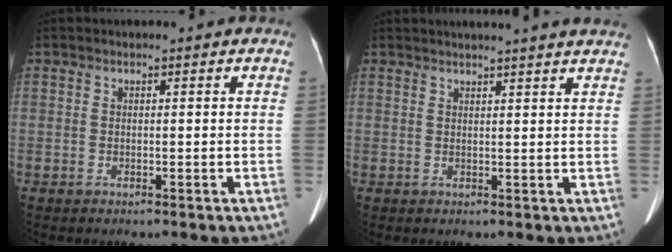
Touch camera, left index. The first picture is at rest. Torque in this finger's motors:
{"motor_torque": [0.67, -1.08, 0.02, 0.04]}